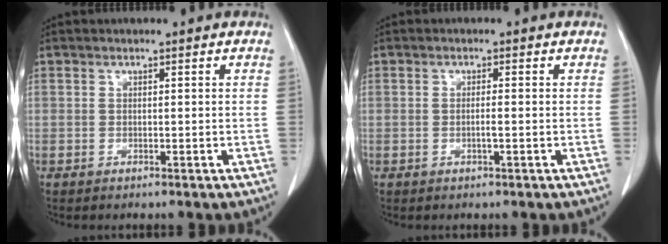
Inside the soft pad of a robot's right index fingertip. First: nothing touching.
{"total": 1.3, "force": [-0.4, 0.0, 1.2], "torque": [-0.024, 0.000, -0.005]}